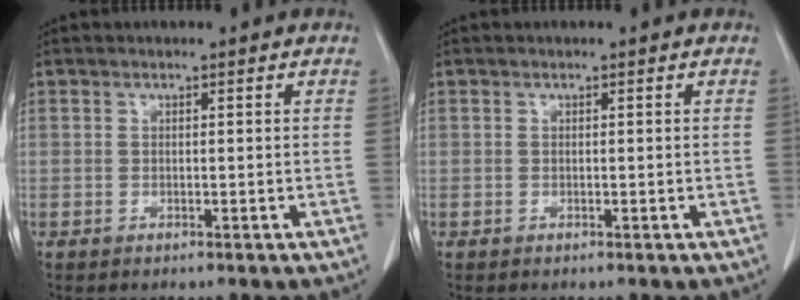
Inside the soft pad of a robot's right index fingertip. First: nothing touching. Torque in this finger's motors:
{"motor_torque": [0.00, 0.00, 0.00, 0.00]}